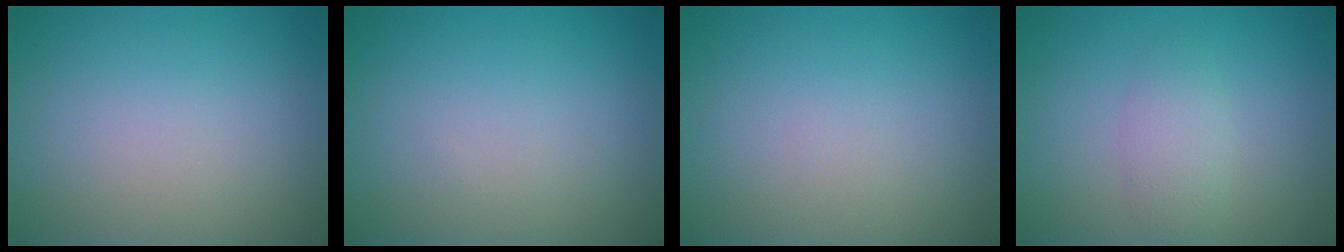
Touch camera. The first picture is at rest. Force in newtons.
{"total": 0.0}
{"total": 0.0}
{"total": 1.9, "press": 1.9, "slide": 0.1}